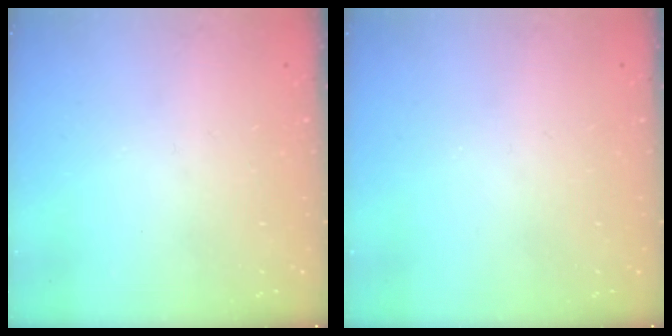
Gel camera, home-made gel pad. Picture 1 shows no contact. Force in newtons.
{"total": 0.0}